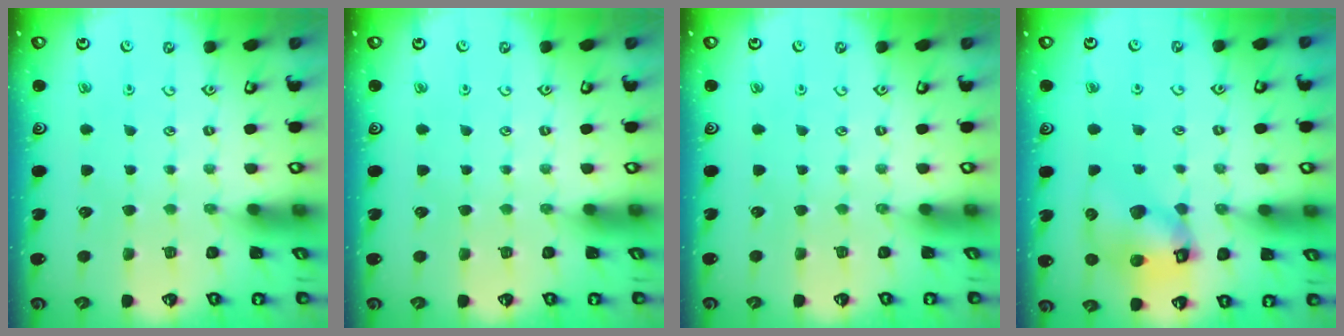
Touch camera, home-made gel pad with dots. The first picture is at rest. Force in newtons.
{"total": 0.0}
{"total": 0.0}
{"total": 12.2, "press": 12.1, "slide": 1.8}